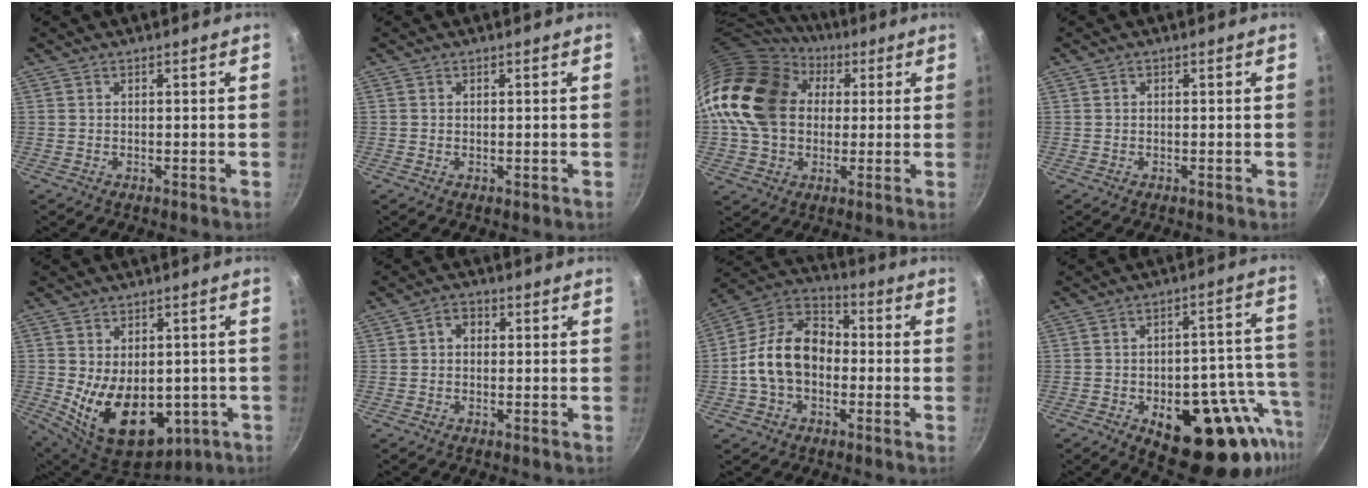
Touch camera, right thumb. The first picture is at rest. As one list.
[{"total": 0.0}, {"total": 22.0, "force": [3.3, 17.1, 13.5], "torque": [-0.241, 0.039, 0.051]}, {"total": 0.0}, {"total": 16.9, "force": [-2.7, 11.1, 12.5], "torque": [-0.171, -0.020, -0.012]}, {"total": 3.0, "force": [0.4, 2.4, 1.8], "torque": [-0.020, 0.006, -0.001]}, {"total": 15.0, "force": [-1.7, 10.7, 10.3], "torque": [-0.147, 0.044, -0.050]}, {"total": 21.0, "force": [-8.0, 10.8, 16.1], "torque": [-0.150, 0.021, -0.102]}]